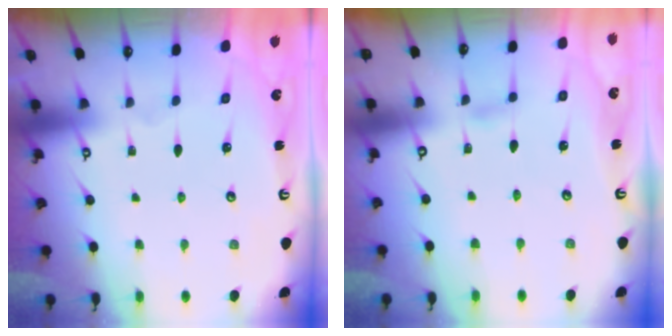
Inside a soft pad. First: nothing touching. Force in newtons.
{"total": 3.2, "press": 3.2, "slide": 0.3}